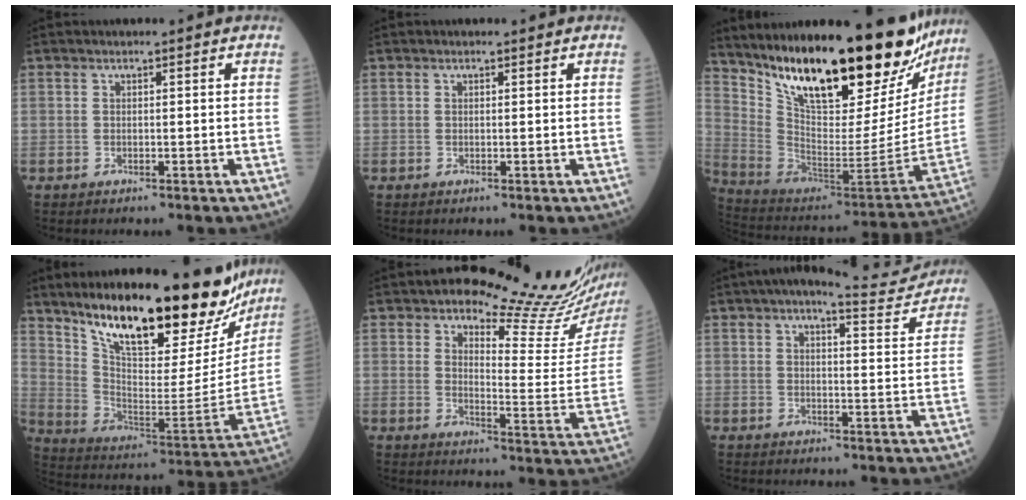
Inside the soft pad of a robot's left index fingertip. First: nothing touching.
{"total": 0.5, "force": [0.4, 0.3, 0.0], "torque": [0.001, 0.005, 0.005]}
{"total": 32.6, "force": [25.0, 7.9, 19.3], "torque": [-0.315, -0.061, 0.376]}
{"total": 28.4, "force": [22.3, 7.3, 16.1], "torque": [-0.254, -0.038, 0.330]}
{"total": 18.4, "force": [16.9, 1.6, 7.1], "torque": [-0.094, -0.083, 0.199]}
{"total": 10.2, "force": [9.4, 1.1, 3.8], "torque": [-0.055, 0.001, 0.117]}